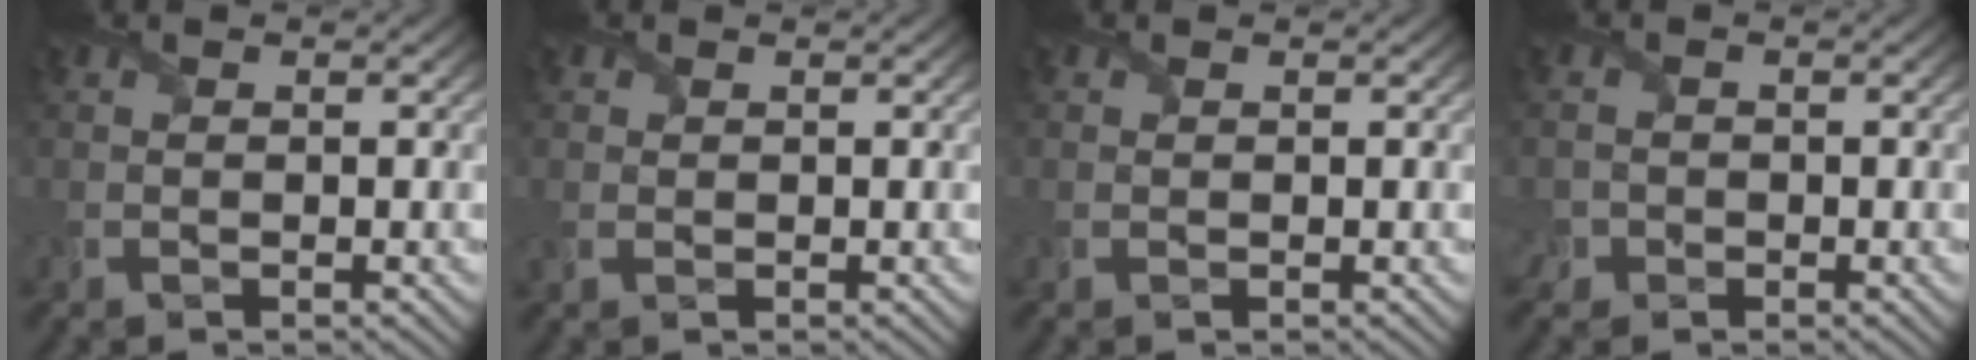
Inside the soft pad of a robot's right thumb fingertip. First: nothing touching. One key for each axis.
{"total": 1.4, "fx": 0.4, "fy": 1.2, "fz": 0.6, "tx": -0.019, "ty": -0.002, "tz": 0.008}
{"total": 0.0}
{"total": 2.1, "fx": -1.3, "fy": 1.6, "fz": 0.3, "tx": -0.011, "ty": -0.007, "tz": -0.029}